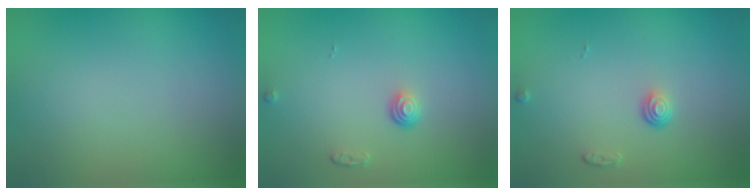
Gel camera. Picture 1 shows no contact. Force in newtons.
{"total": 1.1, "press": 0.8, "slide": 0.8}
{"total": 1.1, "press": 0.8, "slide": 0.8}